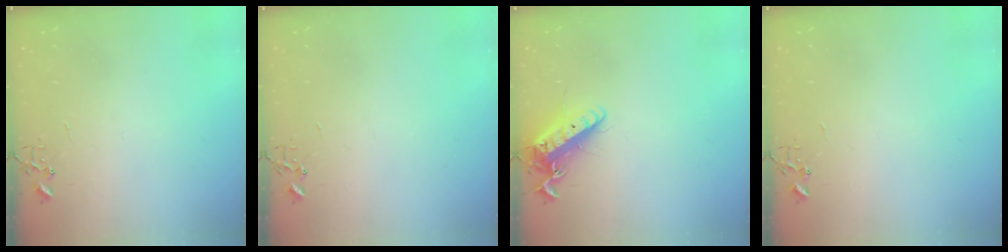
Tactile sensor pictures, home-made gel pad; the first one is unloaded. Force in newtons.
{"total": 0.0}
{"total": 15.4, "press": 15.1, "slide": 2.8}
{"total": 0.0}